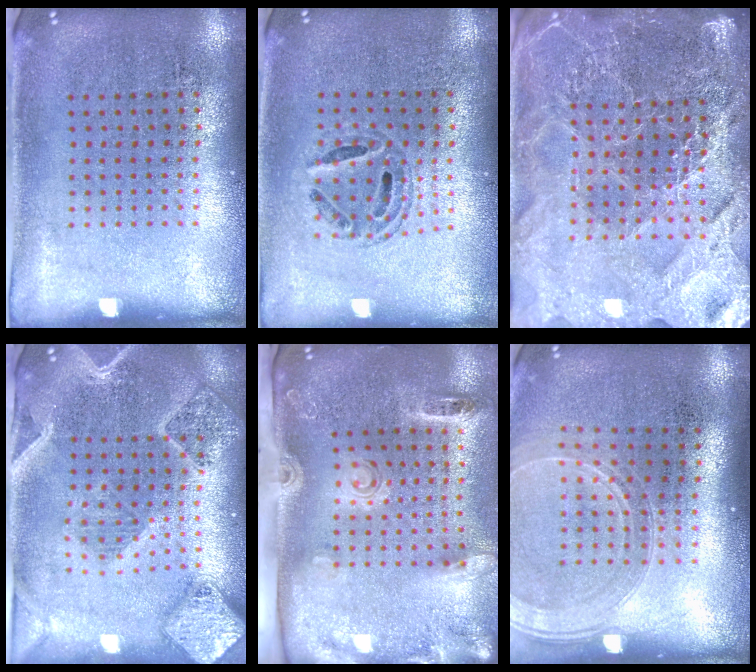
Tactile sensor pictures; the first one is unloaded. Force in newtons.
{"total": 0.7, "press": 0.7, "slide": 0.2}
{"total": 5.1, "press": 4.6, "slide": 2.2}
{"total": 2.9, "press": 2.5, "slide": 1.4}
{"total": 2.8, "press": 2.0, "slide": 2.0}
{"total": 1.7, "press": 1.6, "slide": 0.7}